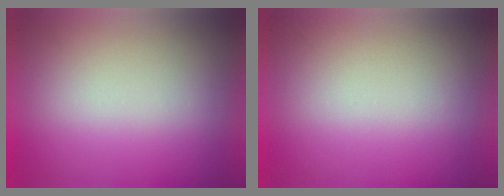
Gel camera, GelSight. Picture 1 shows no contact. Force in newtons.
{"total": 0.0}